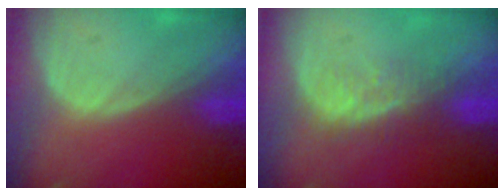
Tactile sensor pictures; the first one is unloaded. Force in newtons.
{"total": 4.5, "press": 4.2, "slide": 1.7}